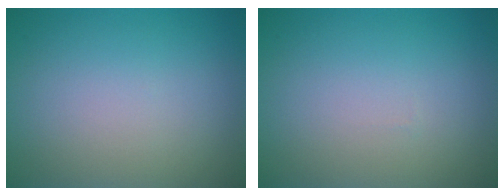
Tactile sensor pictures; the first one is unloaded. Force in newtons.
{"total": 0.0}